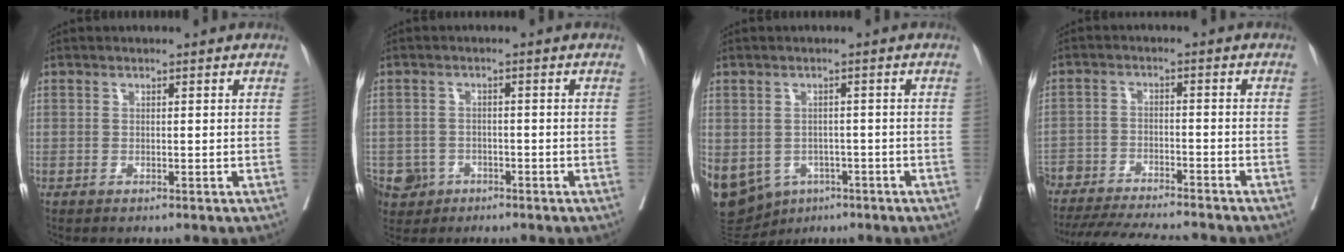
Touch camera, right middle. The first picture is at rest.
{"total": 5.6, "force": [-3.2, 4.5, 1.2], "torque": [-0.021, 0.005, -0.048]}
{"total": 26.3, "force": [-10.7, 21.0, 11.5], "torque": [-0.392, -0.014, -0.146]}
{"total": 18.9, "force": [-17.0, 2.8, 7.6], "torque": [-0.168, -0.029, -0.254]}